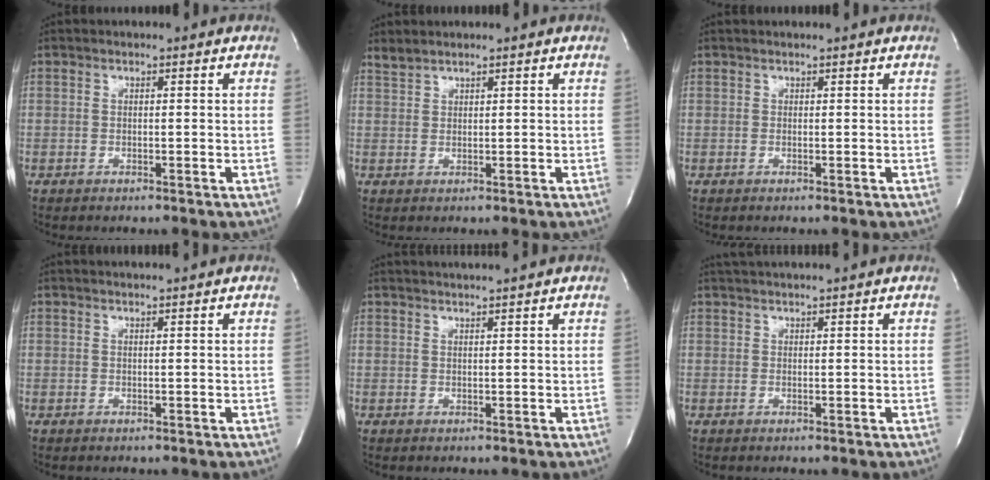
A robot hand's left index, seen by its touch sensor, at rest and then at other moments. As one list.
[{"total": 1.2, "force": [1.1, -0.2, 0.4], "torque": [-0.019, 0.007, 0.030]}, {"total": 1.1, "force": [1.0, -0.1, 0.4], "torque": [-0.005, 0.013, 0.019]}, {"total": 2.6, "force": [2.4, -0.5, 0.8], "torque": [-0.016, 0.006, 0.030]}, {"total": 4.9, "force": [4.5, -1.0, 1.6], "torque": [-0.024, 0.009, 0.056]}, {"total": 4.1, "force": [3.8, -0.7, 1.3], "torque": [-0.017, 0.023, 0.062]}]